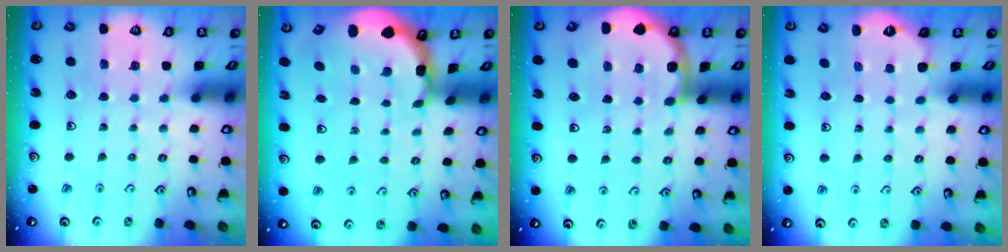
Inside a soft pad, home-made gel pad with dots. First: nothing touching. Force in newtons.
{"total": 2.5, "press": 2.4, "slide": 0.9}
{"total": 7.2, "press": 7.2, "slide": 0.8}
{"total": 1.9, "press": 0.7, "slide": 1.8}